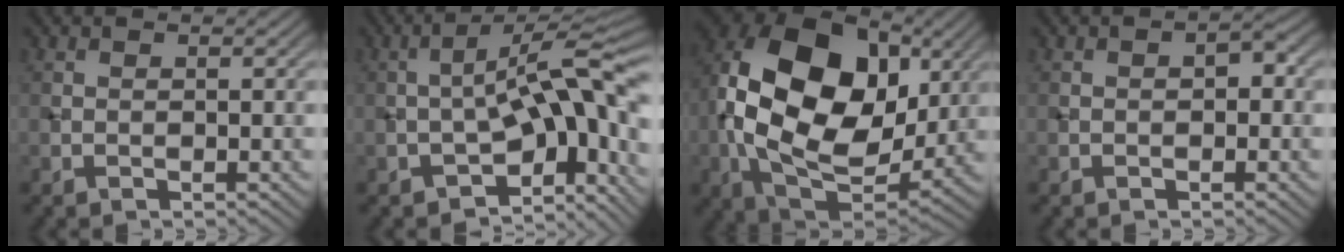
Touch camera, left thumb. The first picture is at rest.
{"total": 12.8, "force": [-3.4, 4.6, 11.4], "torque": [-0.161, 0.013, -0.061]}
{"total": 20.3, "force": [2.8, 13.8, 14.6], "torque": [-0.321, 0.004, 0.060]}
{"total": 1.7, "force": [-0.1, 0.9, 1.4], "torque": [-0.018, 0.004, -0.005]}